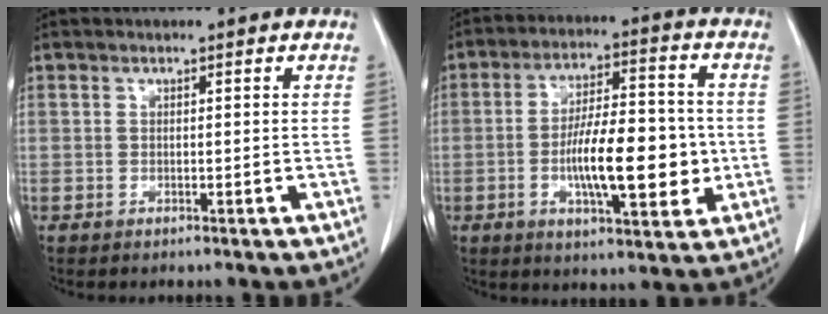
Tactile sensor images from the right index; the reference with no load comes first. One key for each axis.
{"total": 13.3, "fx": -2.1, "fy": 4.0, "fz": 12.5, "tx": -0.213, "ty": 0.010, "tz": -0.032}